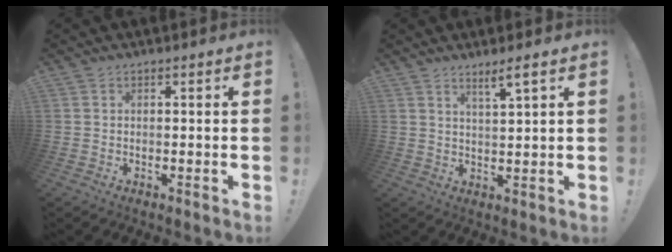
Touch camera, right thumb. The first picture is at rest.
{"total": 4.5, "force": [3.2, -0.2, 3.1], "torque": [-0.040, -0.021, 0.049]}